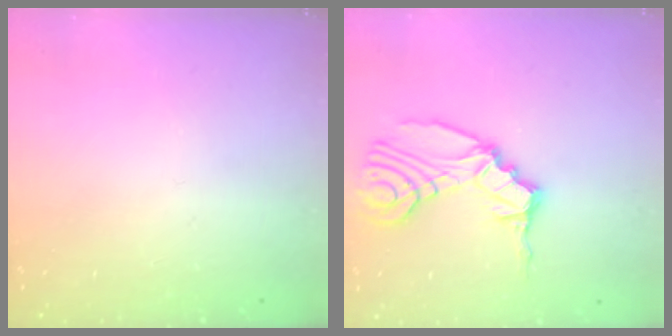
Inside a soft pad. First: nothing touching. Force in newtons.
{"total": 16.5, "press": 15.9, "slide": 4.6}